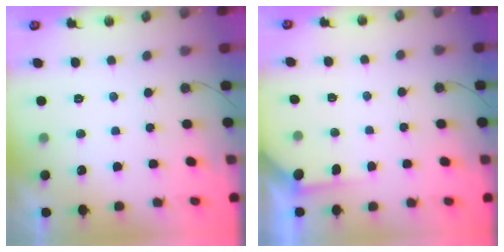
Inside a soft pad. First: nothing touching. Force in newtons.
{"total": 2.3, "press": 2.3, "slide": 0.3}